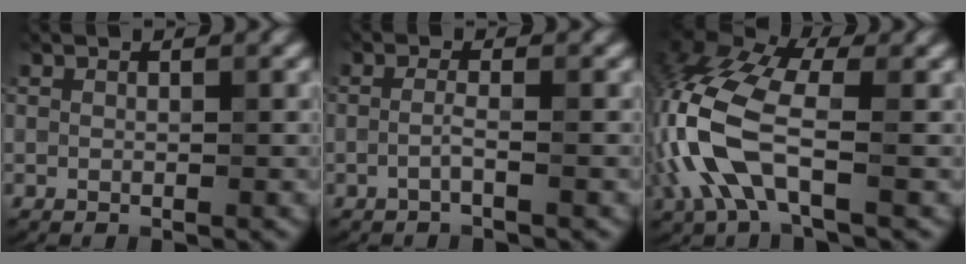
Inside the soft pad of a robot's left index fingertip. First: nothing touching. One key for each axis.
{"total": 1.3, "fx": -0.6, "fy": 0.1, "fz": 1.1, "tx": -0.024, "ty": 0.000, "tz": -0.016}
{"total": 9.3, "fx": -2.1, "fy": 4.5, "fz": 7.9, "tx": -0.197, "ty": 0.013, "tz": -0.057}